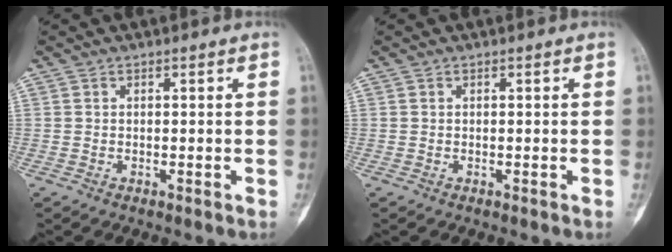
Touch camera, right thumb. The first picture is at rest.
{"total": 0.0}